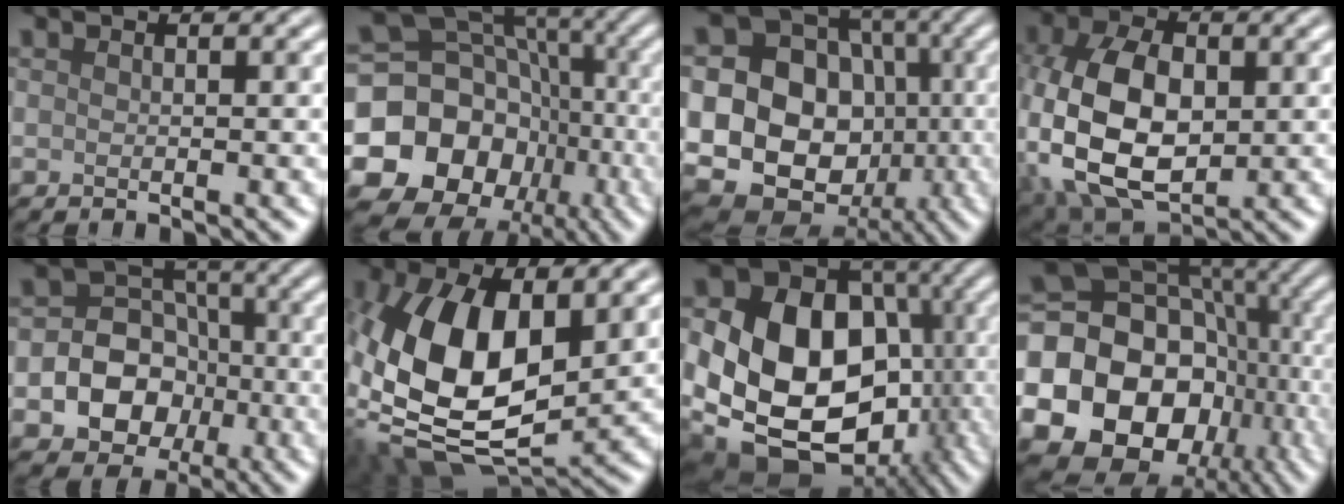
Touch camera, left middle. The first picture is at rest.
{"total": 16.2, "force": [-4.7, 13.8, 7.1], "torque": [-0.121, 0.002, -0.106]}
{"total": 19.6, "force": [-2.7, 17.1, 9.1], "torque": [-0.175, -0.003, -0.075]}
{"total": 12.3, "force": [-1.6, 7.7, 9.5], "torque": [-0.228, -0.012, -0.032]}
{"total": 7.8, "force": [-2.1, 6.8, 3.3], "torque": [-0.037, 0.014, -0.063]}
{"total": 15.4, "force": [0.3, 8.6, 12.8], "torque": [-0.276, -0.028, 0.010]}
{"total": 18.2, "force": [-2.6, 13.7, 11.6], "torque": [-0.192, -0.027, -0.022]}
{"total": 24.3, "force": [-6.4, 20.7, 11.1], "torque": [-0.194, -0.026, -0.130]}